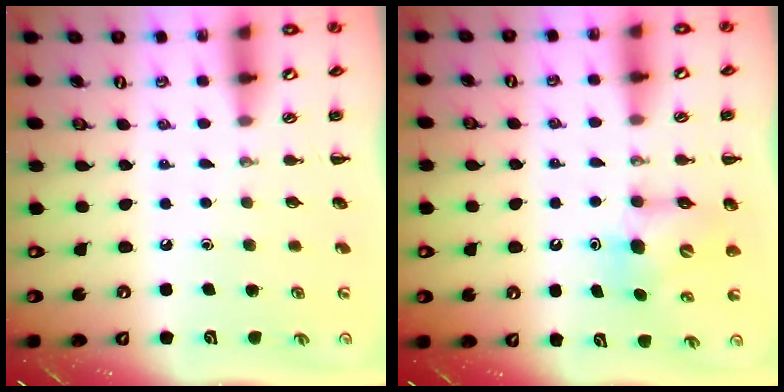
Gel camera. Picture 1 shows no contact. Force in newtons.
{"total": 7.3, "press": 7.2, "slide": 1.2}